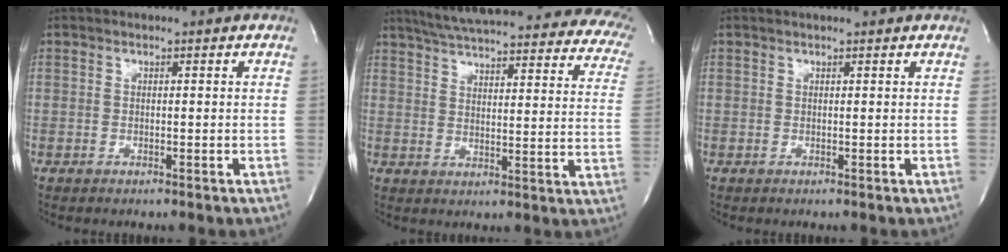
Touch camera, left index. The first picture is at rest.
{"total": 27.8, "force": [22.8, 5.5, 15.1], "torque": [-0.211, -0.025, 0.263]}
{"total": 2.1, "force": [2.0, 0.2, 0.7], "torque": [-0.013, 0.015, 0.022]}